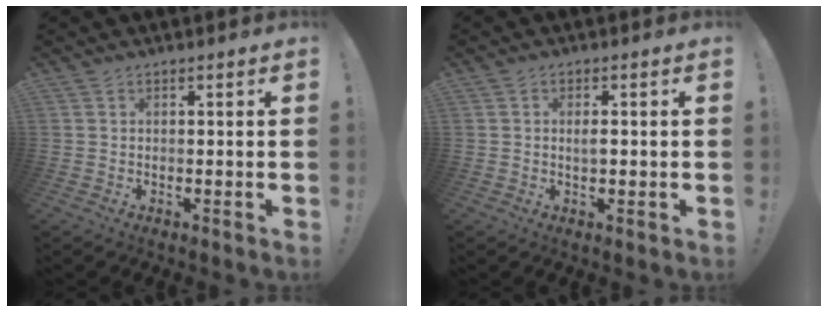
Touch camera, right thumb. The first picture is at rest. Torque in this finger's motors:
{"motor_torque": [0.41, 0.15, 0.14, 0.08, -0.01]}